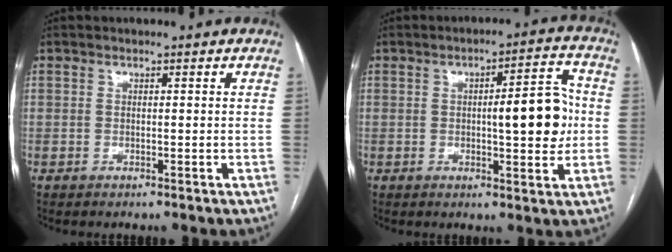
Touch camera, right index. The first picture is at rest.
{"total": 9.5, "force": [0.0, 2.3, 9.2], "torque": [-0.118, 0.016, 0.001]}